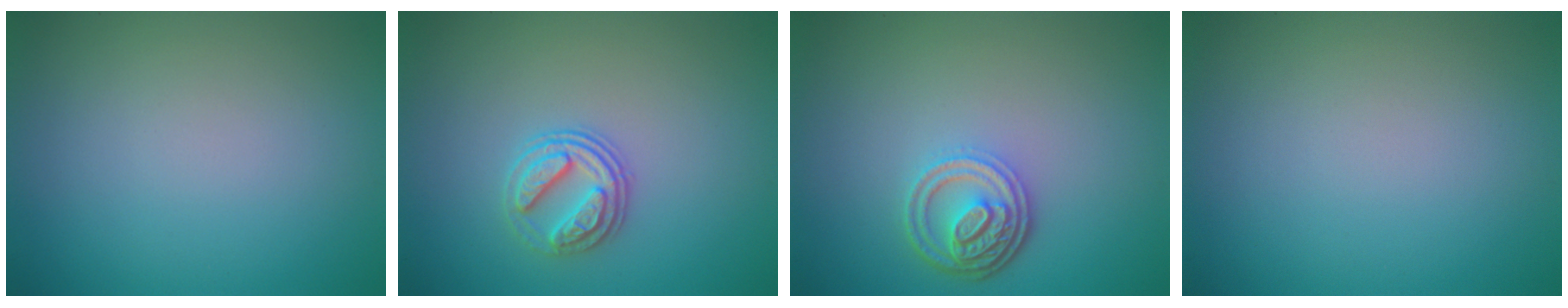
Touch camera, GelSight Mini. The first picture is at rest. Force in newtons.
{"total": 2.7, "press": 2.5, "slide": 1.0}
{"total": 4.1, "press": 3.2, "slide": 2.5}
{"total": 0.0}